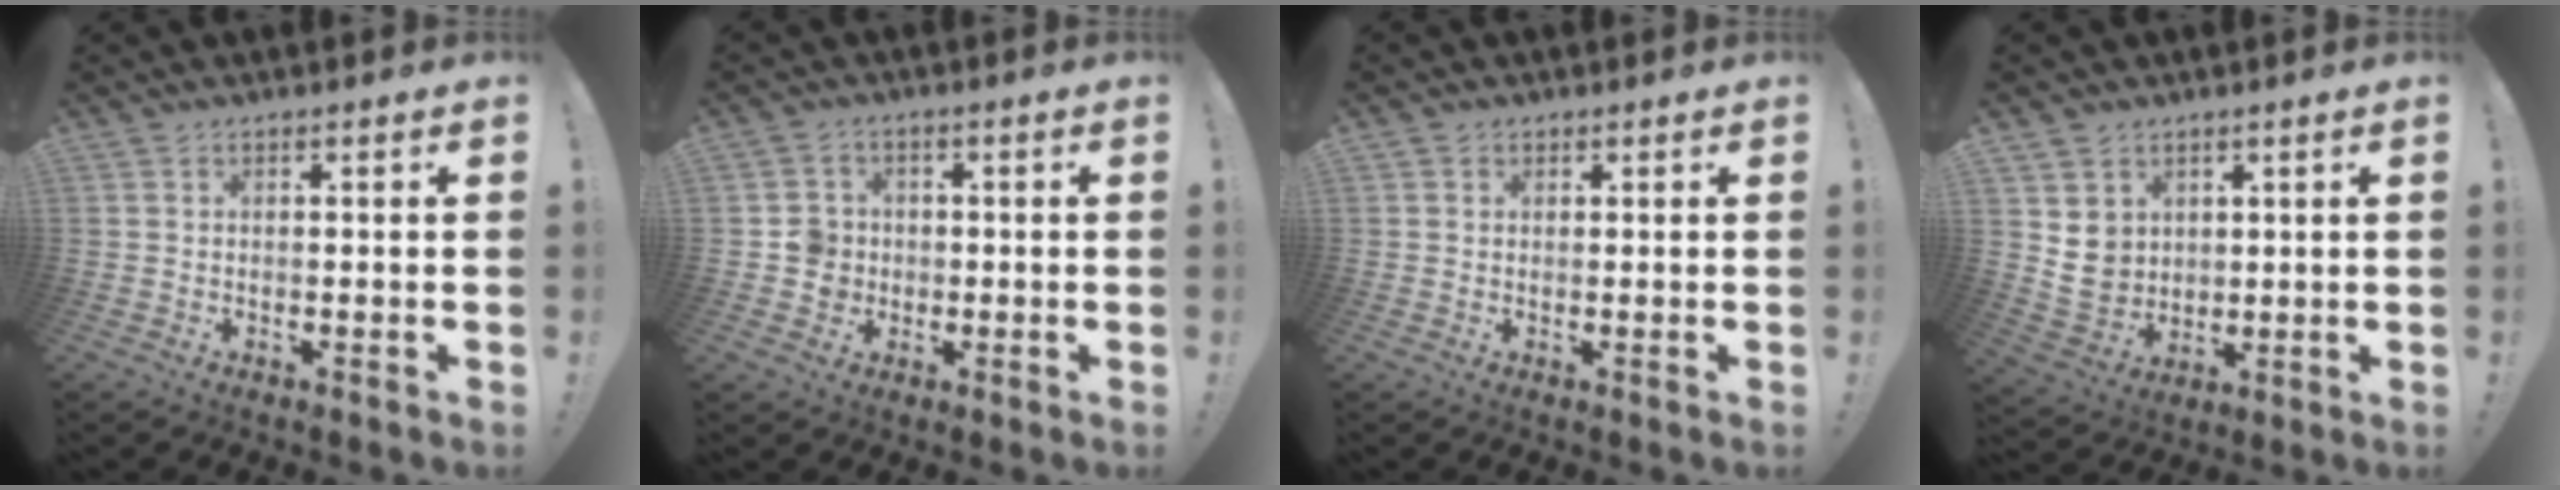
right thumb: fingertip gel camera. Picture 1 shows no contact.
{"total": 5.6, "force": [-0.5, 5.5, 1.3], "torque": [-0.012, 0.006, -0.008]}
{"total": 1.1, "force": [0.6, 0.9, 0.1], "torque": [0.002, 0.000, 0.011]}
{"total": 7.8, "force": [3.4, 6.8, 1.9], "torque": [-0.026, -0.020, 0.074]}